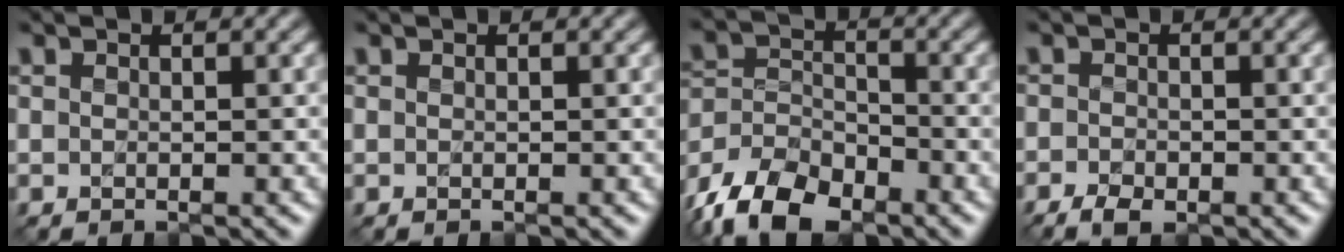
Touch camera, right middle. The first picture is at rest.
{"total": 0.0}
{"total": 9.6, "force": [-7.2, 4.7, 4.2], "torque": [-0.075, -0.011, -0.142]}
{"total": 2.4, "force": [-1.5, 1.2, 1.4], "torque": [-0.026, -0.005, -0.033]}